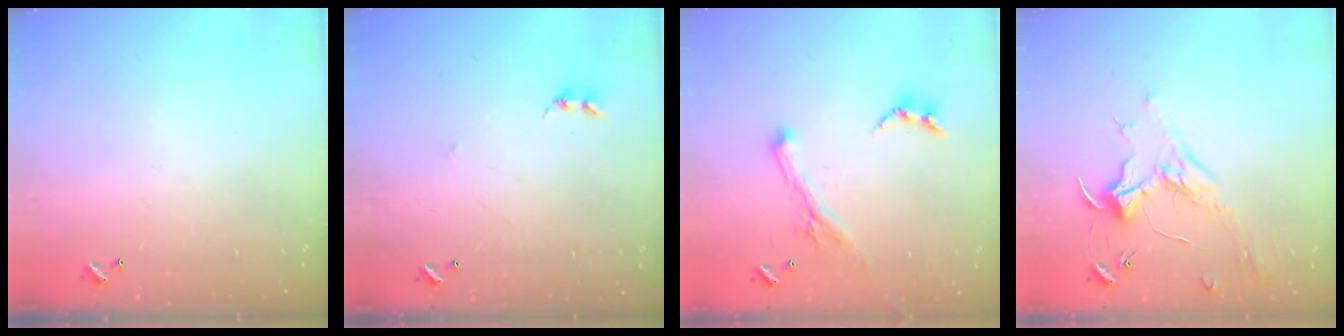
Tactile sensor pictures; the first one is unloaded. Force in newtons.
{"total": 2.5, "press": 2.4, "slide": 0.4}
{"total": 1.8, "press": 1.7, "slide": 0.4}
{"total": 1.9, "press": 1.7, "slide": 0.7}